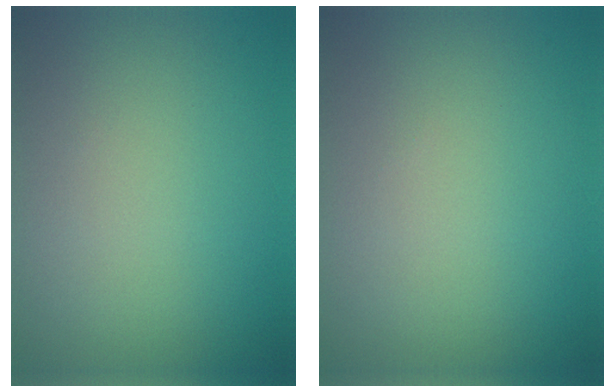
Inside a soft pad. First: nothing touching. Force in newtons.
{"total": 0.0}